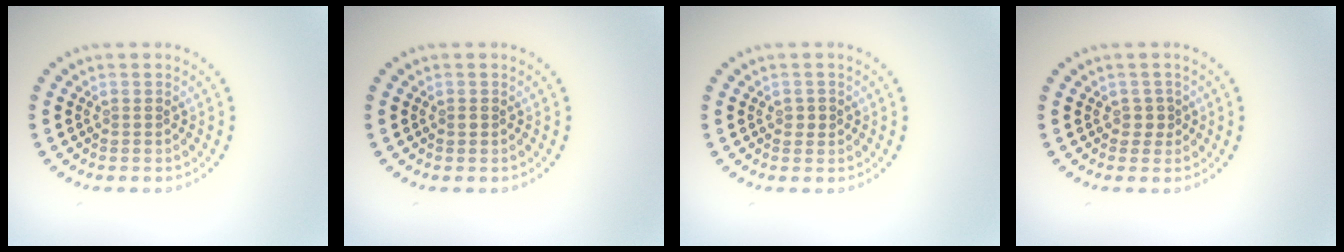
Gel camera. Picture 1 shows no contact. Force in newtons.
{"total": 0.6, "press": 0.5, "slide": 0.2}
{"total": 0.9, "press": 0.9, "slide": 0.1}
{"total": 1.2, "press": 1.0, "slide": 0.7}